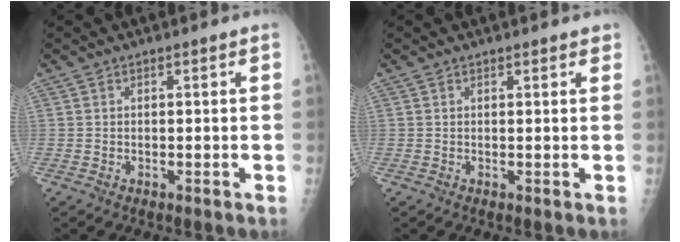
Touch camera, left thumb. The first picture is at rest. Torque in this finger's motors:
{"motor_torque": [-0.03, 0.03, -0.20, -0.05, 0.00]}